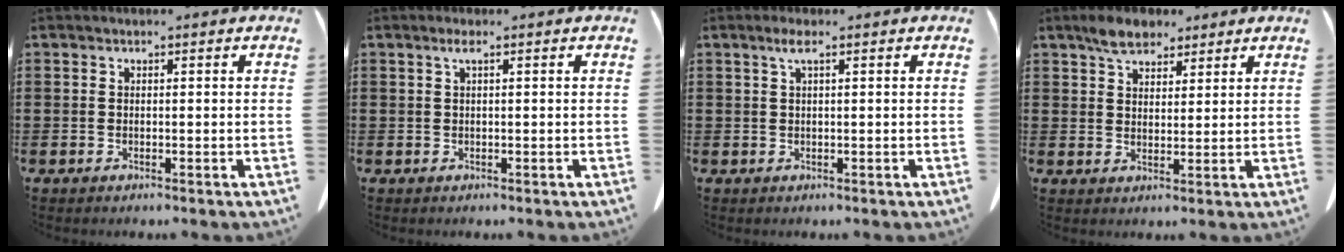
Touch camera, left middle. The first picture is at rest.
{"total": 1.3, "force": [0.4, 0.2, 1.3], "torque": [-0.026, 0.002, 0.006]}
{"total": 1.9, "force": [0.7, 0.3, 1.8], "torque": [-0.037, 0.003, 0.012]}
{"total": 4.9, "force": [3.8, 2.4, 2.1], "torque": [-0.043, 0.004, 0.070]}